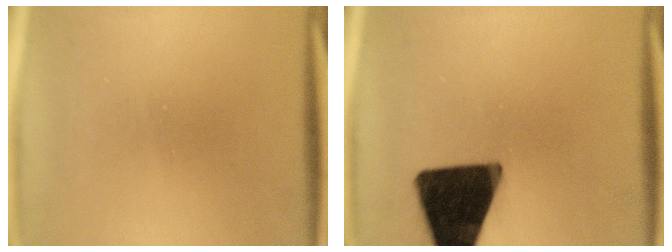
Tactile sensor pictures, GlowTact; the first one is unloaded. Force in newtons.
{"total": 18.9}